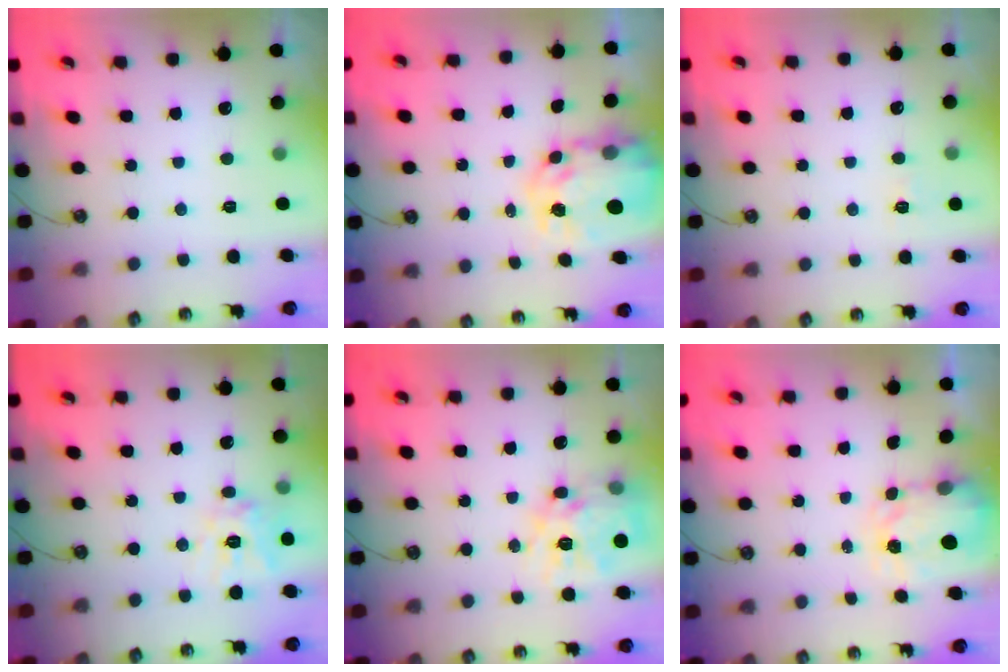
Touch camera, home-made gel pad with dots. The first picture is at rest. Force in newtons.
{"total": 9.9, "press": 9.9, "slide": 0.8}
{"total": 5.3, "press": 5.2, "slide": 0.6}
{"total": 11.4, "press": 11.3, "slide": 1.3}
{"total": 15.4, "press": 15.3, "slide": 1.3}
{"total": 3.6, "press": 3.6, "slide": 0.5}